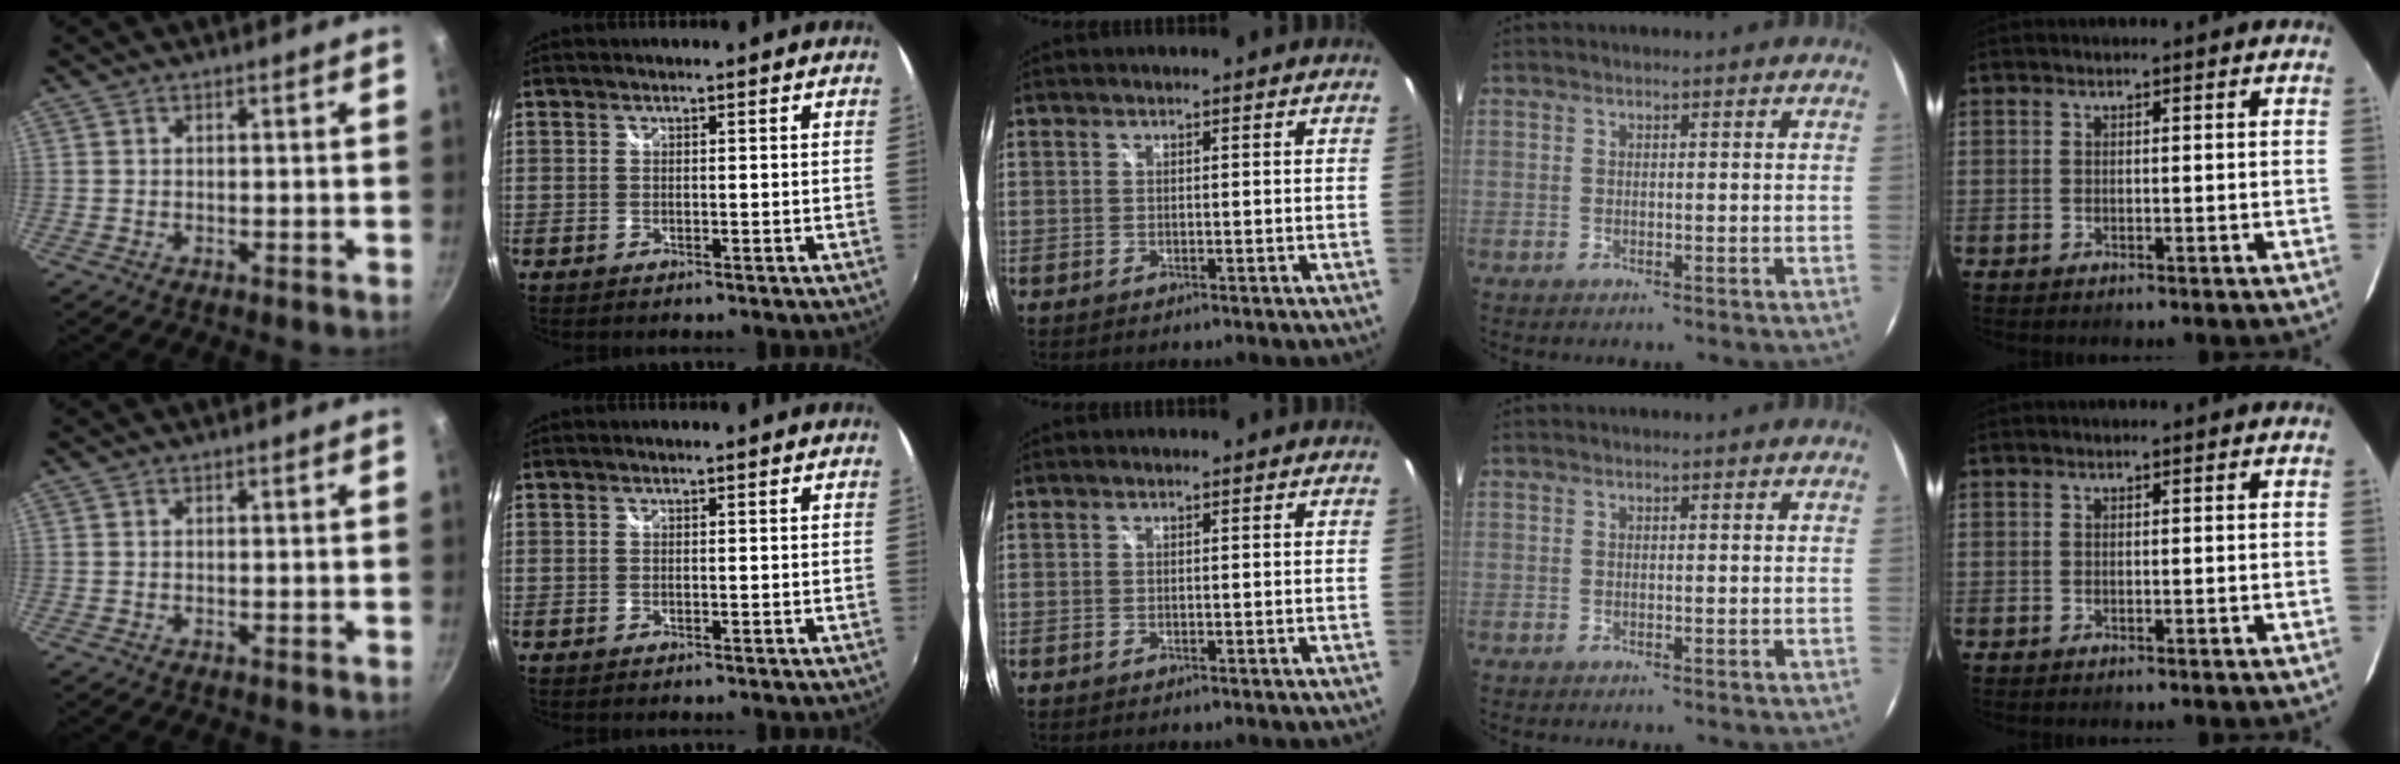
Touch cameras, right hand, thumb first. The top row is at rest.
{}